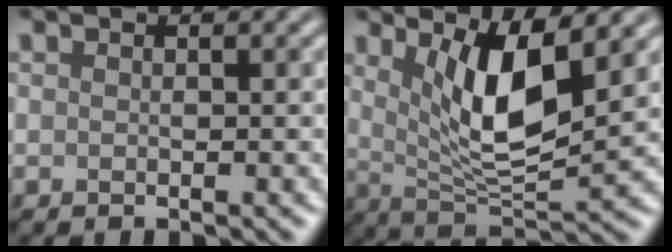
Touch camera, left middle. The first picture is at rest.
{"total": 6.7, "force": [2.6, 1.9, 5.9], "torque": [-0.103, -0.014, 0.051]}